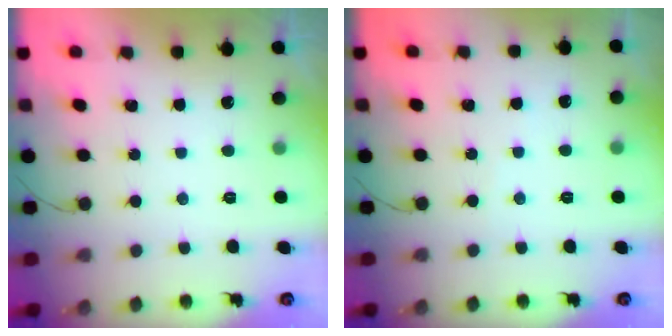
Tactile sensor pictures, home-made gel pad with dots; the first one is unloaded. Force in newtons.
{"total": 3.0, "press": 3.0, "slide": 0.4}